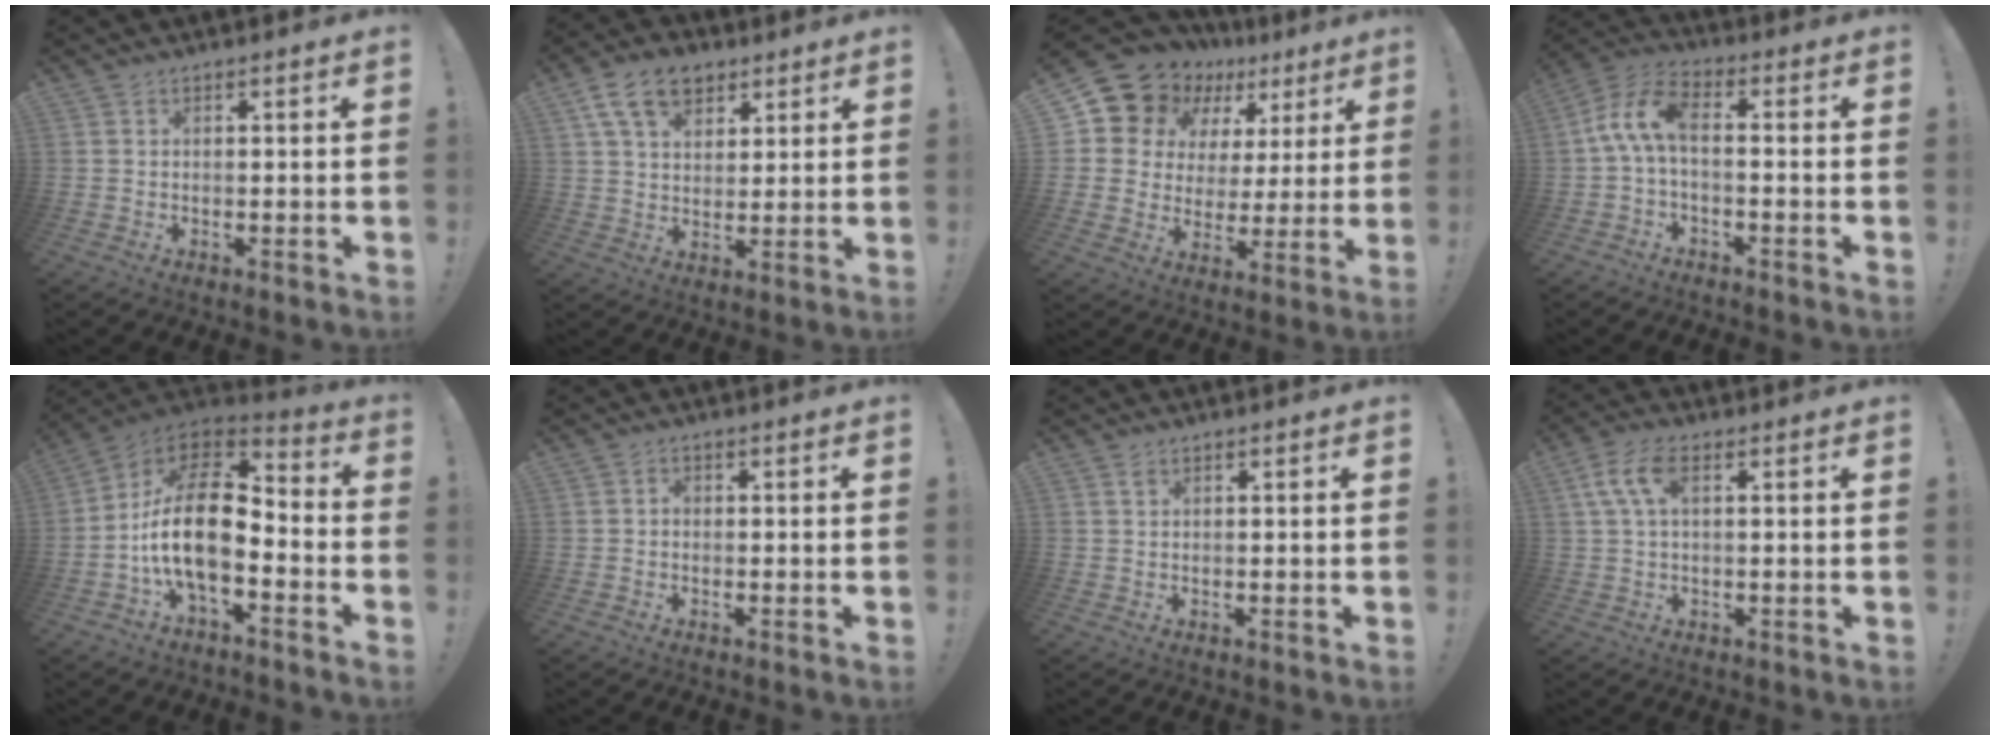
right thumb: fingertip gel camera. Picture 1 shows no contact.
{"total": 12.7, "force": [6.8, 8.4, 6.6], "torque": [-0.112, -0.017, 0.131]}
{"total": 13.1, "force": [9.9, 7.9, 3.6], "torque": [-0.070, -0.081, 0.189]}
{"total": 9.0, "force": [-0.3, 4.3, 7.9], "torque": [-0.172, 0.007, -0.002]}
{"total": 19.2, "force": [-3.0, 9.9, 16.2], "torque": [-0.307, 0.018, -0.046]}
{"total": 1.1, "force": [-0.6, 0.8, 0.4], "torque": [-0.015, 0.007, -0.010]}
{"total": 1.0, "force": [0.7, 0.5, 0.5], "torque": [-0.005, -0.001, 0.012]}
{"total": 7.3, "force": [2.1, 3.4, 6.1], "torque": [-0.119, 0.007, 0.041]}